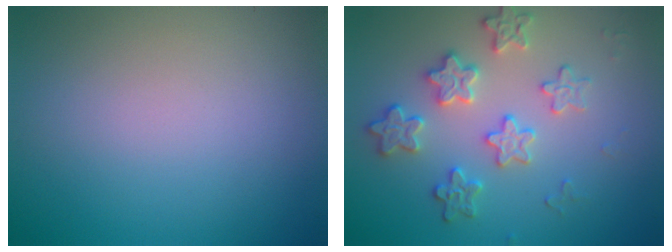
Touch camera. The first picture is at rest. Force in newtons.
{"total": 3.6, "press": 3.5, "slide": 0.5}